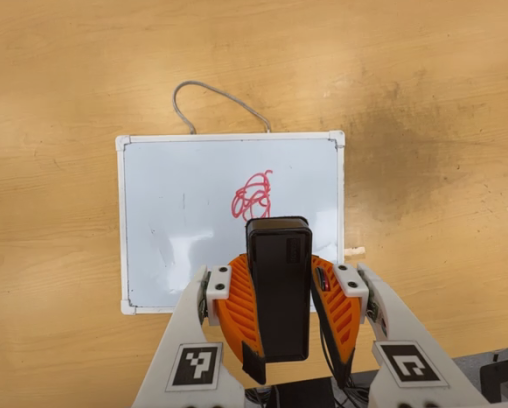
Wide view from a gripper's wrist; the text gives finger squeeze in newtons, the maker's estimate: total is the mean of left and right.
{"total": 7.6, "left": 6.7, "right": 8.5}